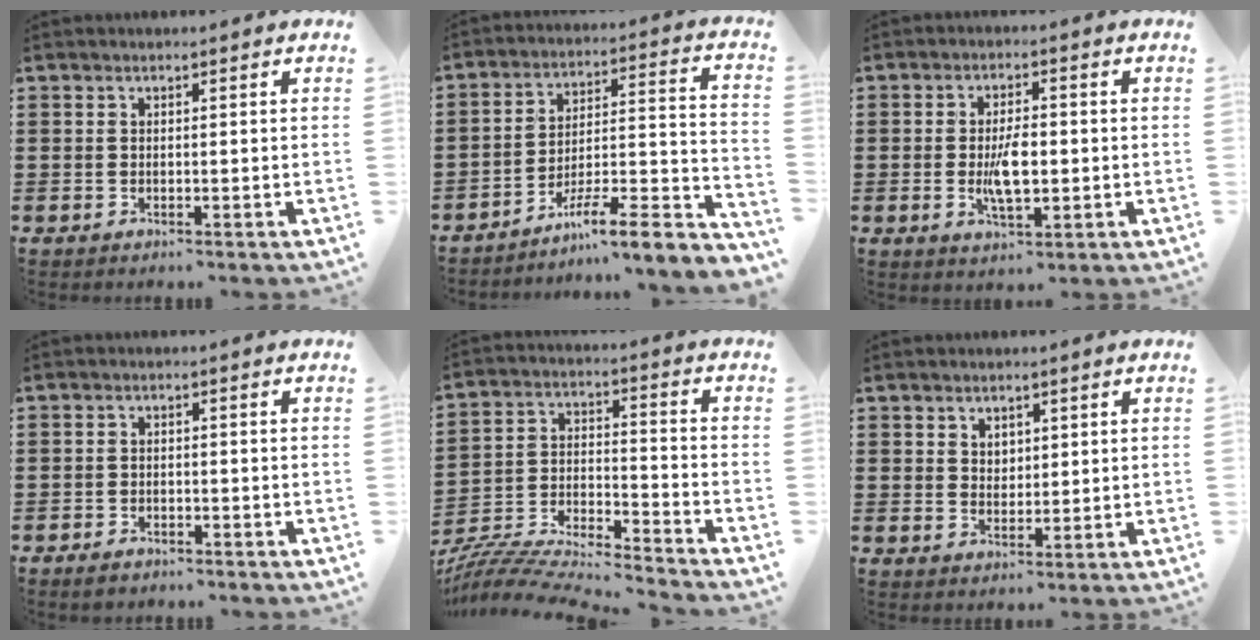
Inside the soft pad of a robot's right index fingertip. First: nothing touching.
{"total": 7.2, "force": [-5.5, 1.0, 4.5], "torque": [-0.071, -0.005, -0.108]}
{"total": 5.6, "force": [-0.5, 2.3, 5.1], "torque": [-0.096, -0.006, -0.015]}
{"total": 1.6, "force": [-1.5, 0.5, 0.2], "torque": [-0.007, 0.002, -0.031]}
{"total": 7.3, "force": [-7.0, 0.6, 2.0], "torque": [-0.041, -0.007, -0.143]}
{"total": 2.3, "force": [1.5, 1.6, 0.4], "torque": [-0.013, 0.007, 0.028]}